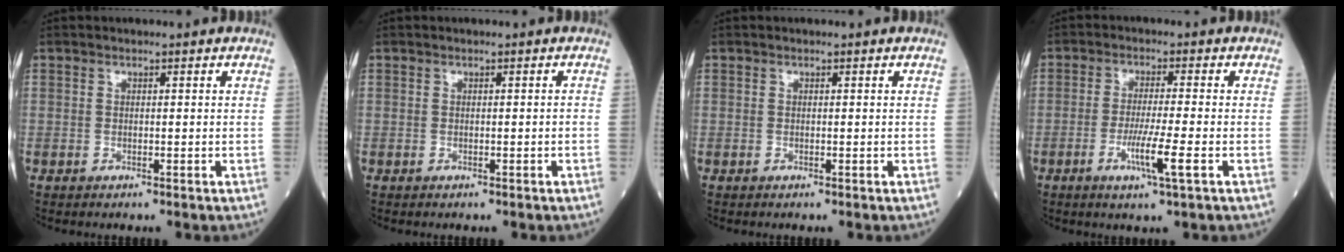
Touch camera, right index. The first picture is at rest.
{"total": 0.0}
{"total": 0.0}
{"total": 6.0, "force": [-2.1, -0.4, 5.6], "torque": [-0.105, -0.014, -0.041]}